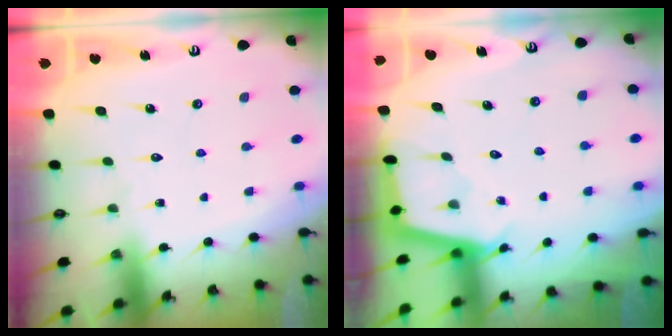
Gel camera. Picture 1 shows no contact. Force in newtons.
{"total": 2.5, "press": 2.5, "slide": 0.1}